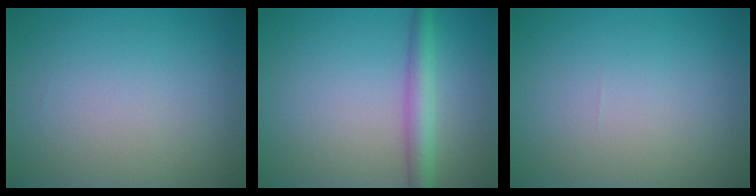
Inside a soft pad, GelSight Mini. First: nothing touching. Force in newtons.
{"total": 3.1, "press": 3.1, "slide": 0.1}
{"total": 0.0}